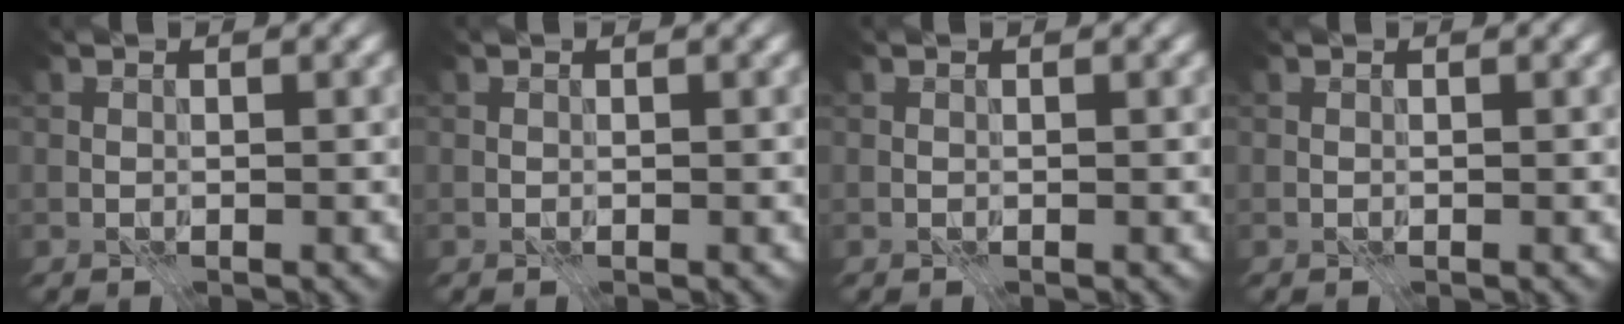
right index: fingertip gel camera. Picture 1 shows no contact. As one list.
[{"total": 0.0}, {"total": 0.0}, {"total": 0.0}]